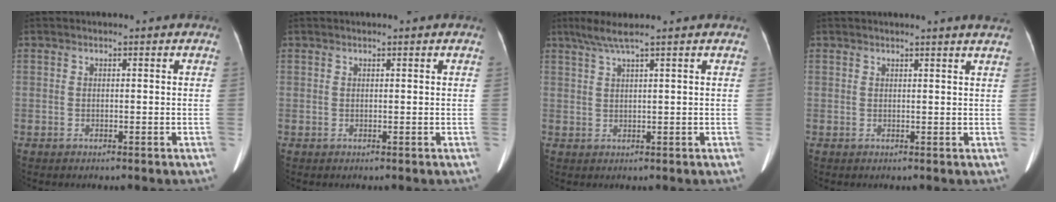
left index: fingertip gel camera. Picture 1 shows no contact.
{"total": 0.0}
{"total": 3.9, "force": [2.7, -0.8, 2.6], "torque": [-0.061, 0.011, 0.057]}
{"total": 3.7, "force": [3.4, -0.7, 1.5], "torque": [-0.020, -0.001, 0.024]}